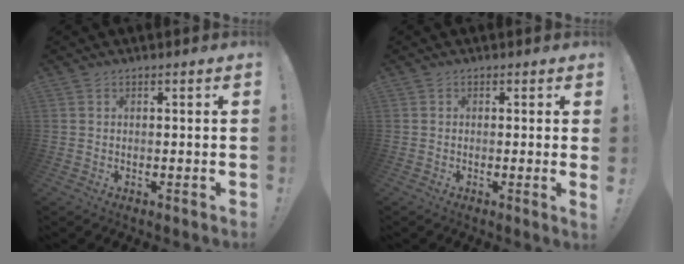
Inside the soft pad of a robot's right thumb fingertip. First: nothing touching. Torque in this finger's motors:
{"motor_torque": [0.36, 0.30, -0.32, 0.10, 0.06]}